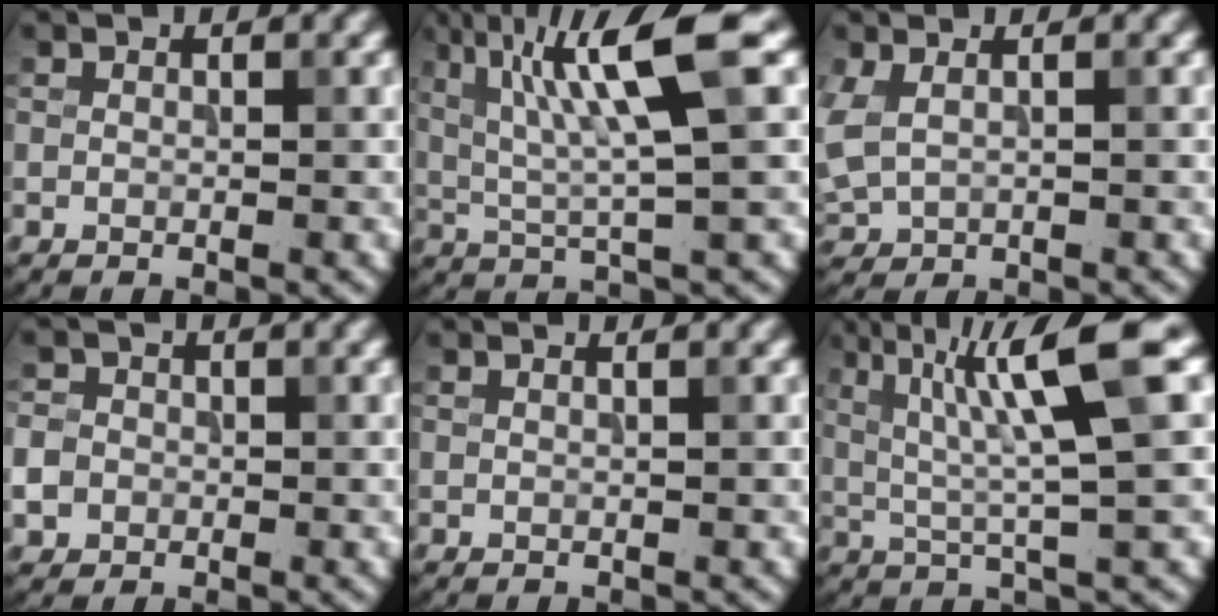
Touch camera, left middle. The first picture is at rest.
{"total": 9.3, "force": [2.9, 1.3, 8.7], "torque": [-0.145, 0.013, 0.053]}
{"total": 2.9, "force": [0.7, 1.9, 2.0], "torque": [-0.058, 0.001, 0.022]}
{"total": 4.5, "force": [-1.2, 4.1, 1.6], "torque": [-0.027, 0.001, -0.042]}
{"total": 0.7, "force": [0.3, 0.3, 0.5], "torque": [-0.004, -0.001, -0.004]}
{"total": 8.9, "force": [2.5, 1.1, 8.4], "torque": [-0.138, 0.016, 0.044]}